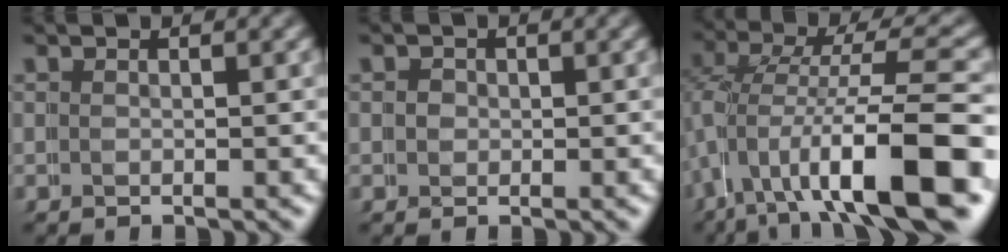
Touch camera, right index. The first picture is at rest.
{"total": 1.2, "force": [0.1, 0.9, -0.7], "torque": [0.005, -0.011, 0.002]}
{"total": 9.7, "force": [-3.0, 3.4, 8.6], "torque": [-0.146, -0.009, -0.045]}